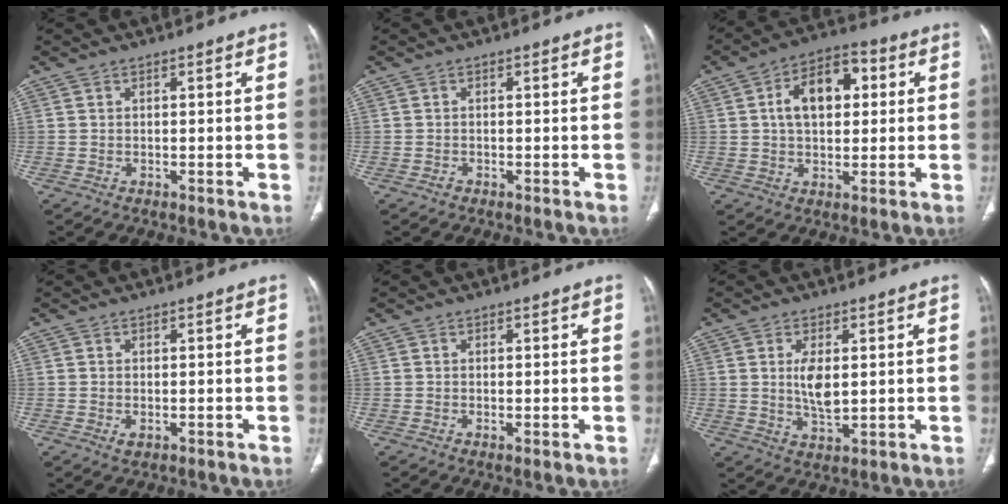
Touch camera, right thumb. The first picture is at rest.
{"total": 0.7, "force": [-0.4, 0.4, 0.2], "torque": [-0.004, 0.000, -0.011]}
{"total": 11.8, "force": [2.4, 7.2, 9.1], "torque": [-0.126, 0.018, 0.032]}
{"total": 1.6, "force": [-0.4, 0.9, 1.2], "torque": [-0.023, -0.002, -0.005]}
{"total": 0.9, "force": [-0.2, 0.3, 0.8], "torque": [-0.020, -0.004, -0.004]}
{"total": 5.8, "force": [1.0, 2.7, 5.1], "torque": [-0.093, -0.013, 0.023]}